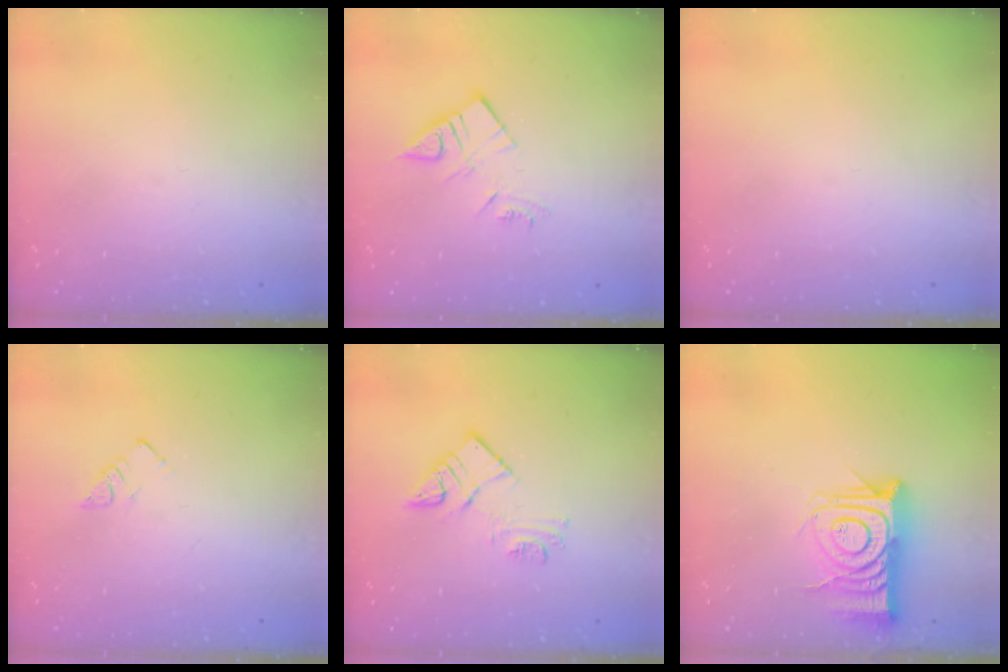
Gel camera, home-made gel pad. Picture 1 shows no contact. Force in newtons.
{"total": 8.9, "press": 8.9, "slide": 0.5}
{"total": 0.0}
{"total": 2.5, "press": 2.5, "slide": 0.1}
{"total": 10.5, "press": 10.5, "slide": 0.7}
{"total": 14.6, "press": 14.6, "slide": 1.0}